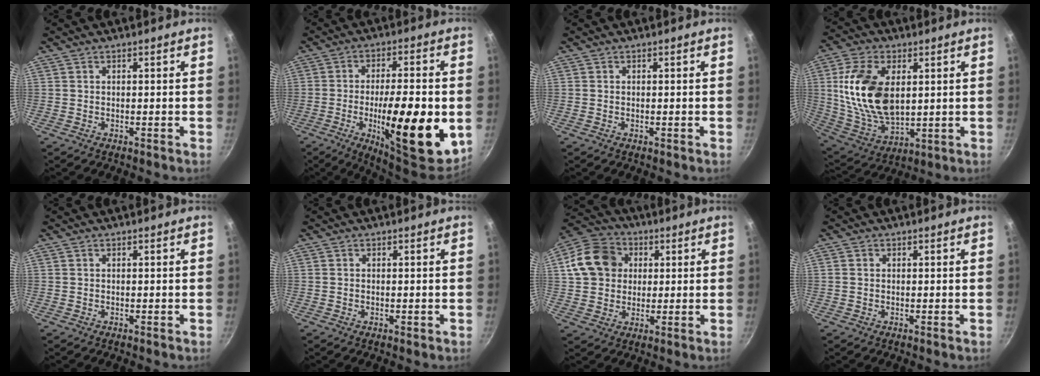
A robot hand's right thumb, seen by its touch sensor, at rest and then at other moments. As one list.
[{"total": 21.1, "force": [-4.6, 6.4, 19.6], "torque": [-0.279, 0.010, -0.063]}, {"total": 0.0}, {"total": 17.8, "force": [3.3, 10.5, 14.0], "torque": [-0.256, -0.019, 0.076]}, {"total": 0.0}, {"total": 0.6, "force": [-0.1, 0.3, 0.5], "torque": [-0.007, 0.000, -0.002]}, {"total": 12.8, "force": [2.7, 10.7, 6.4], "torque": [-0.096, 0.015, 0.035]}, {"total": 0.8, "force": [0.1, 0.7, 0.3], "torque": [-0.006, 0.003, 0.000]}]